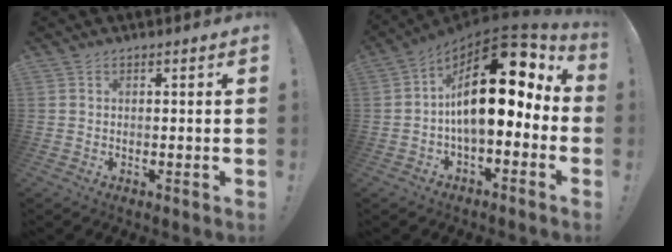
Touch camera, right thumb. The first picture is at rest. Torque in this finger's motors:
{"motor_torque": [1.90, 3.12, 2.32, -0.45, 0.72]}